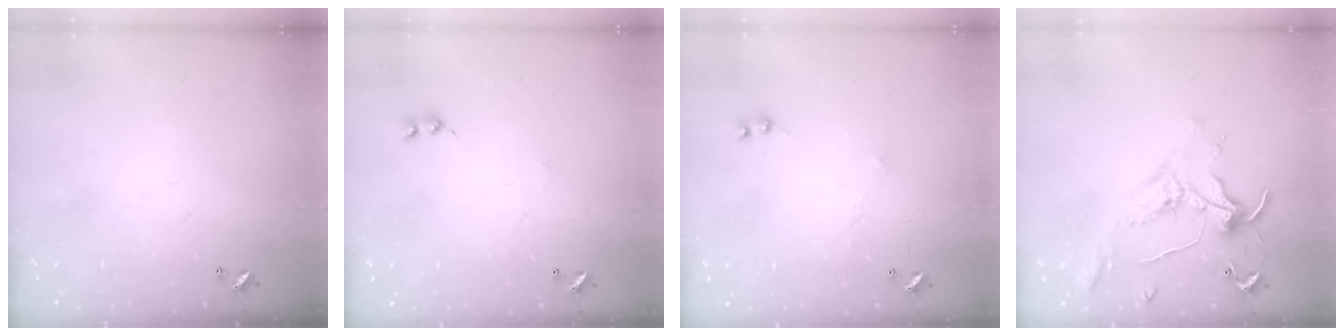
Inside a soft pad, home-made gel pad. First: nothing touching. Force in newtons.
{"total": 0.0}
{"total": 0.0}
{"total": 1.1, "press": 1.0, "slide": 0.4}